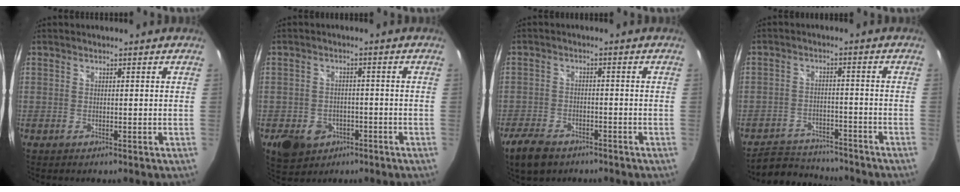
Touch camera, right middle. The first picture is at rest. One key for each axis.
{"total": 8.1, "fx": -3.7, "fy": 6.5, "fz": 3.2, "tx": -0.085, "ty": 0.005, "tz": -0.042}
{"total": 7.8, "fx": -5.6, "fy": 4.2, "fz": 3.5, "tx": -0.104, "ty": -0.009, "tz": -0.102}
{"total": 9.5, "fx": -8.9, "fy": 2.9, "fz": 1.9, "tx": -0.057, "ty": 0.012, "tz": -0.131}